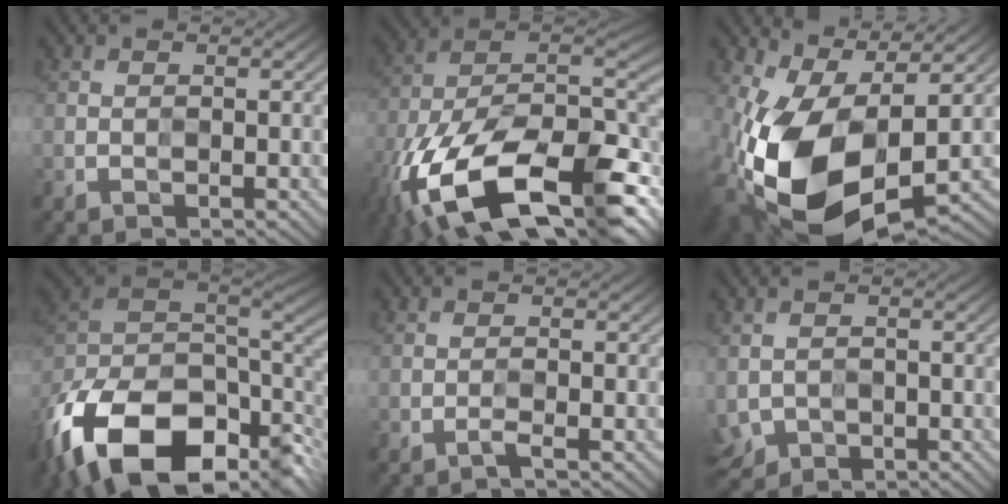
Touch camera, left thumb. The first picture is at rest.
{"total": 20.1, "force": [-11.3, 8.9, 14.0], "torque": [-0.278, -0.048, -0.171]}
{"total": 16.1, "force": [-2.2, 9.4, 12.9], "torque": [-0.279, -0.040, -0.023]}
{"total": 17.0, "force": [-7.9, 10.0, 11.4], "torque": [-0.277, -0.030, -0.119]}
{"total": 0.7, "force": [-0.2, -0.7, -0.2], "torque": [-0.002, 0.004, -0.007]}
{"total": 2.8, "force": [-0.8, 2.5, 1.0], "torque": [-0.040, -0.014, -0.014]}